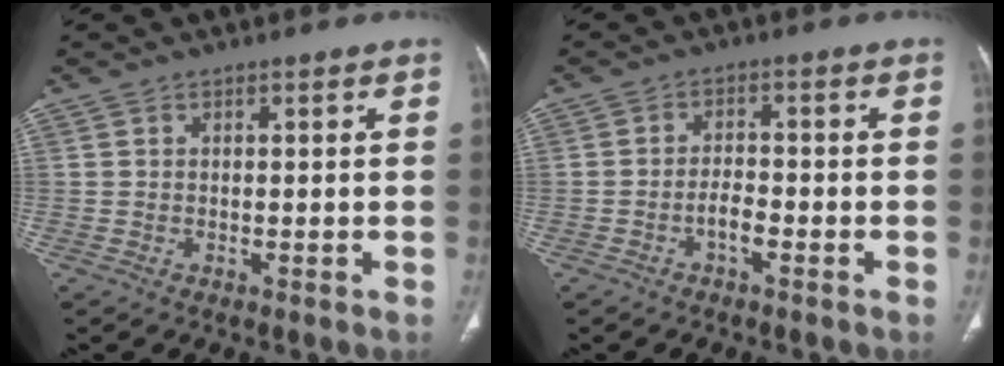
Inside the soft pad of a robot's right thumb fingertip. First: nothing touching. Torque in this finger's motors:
{"motor_torque": [0.46, 0.25, 0.50, -0.85, 0.13]}